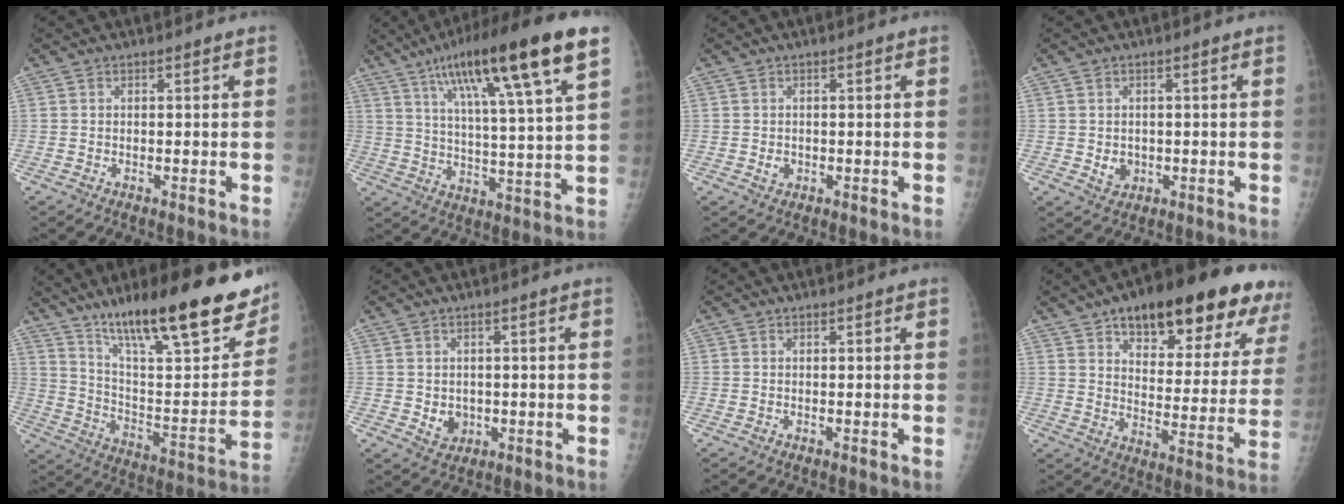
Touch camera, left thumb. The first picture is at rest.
{"total": 21.7, "force": [11.7, 2.6, 18.1], "torque": [-0.290, -0.020, 0.187]}
{"total": 1.4, "force": [-0.2, 1.2, 0.7], "torque": [-0.009, 0.001, 0.001]}
{"total": 2.8, "force": [-0.2, 2.4, 1.4], "torque": [-0.012, -0.001, 0.006]}
{"total": 29.6, "force": [19.6, 7.0, 21.1], "torque": [-0.286, -0.067, 0.310]}
{"total": 3.5, "force": [-0.3, 3.0, 1.8], "torque": [-0.014, -0.001, 0.007]}
{"total": 0.0}
{"total": 25.8, "force": [15.5, 10.0, 18.1], "torque": [-0.206, -0.030, 0.218]}